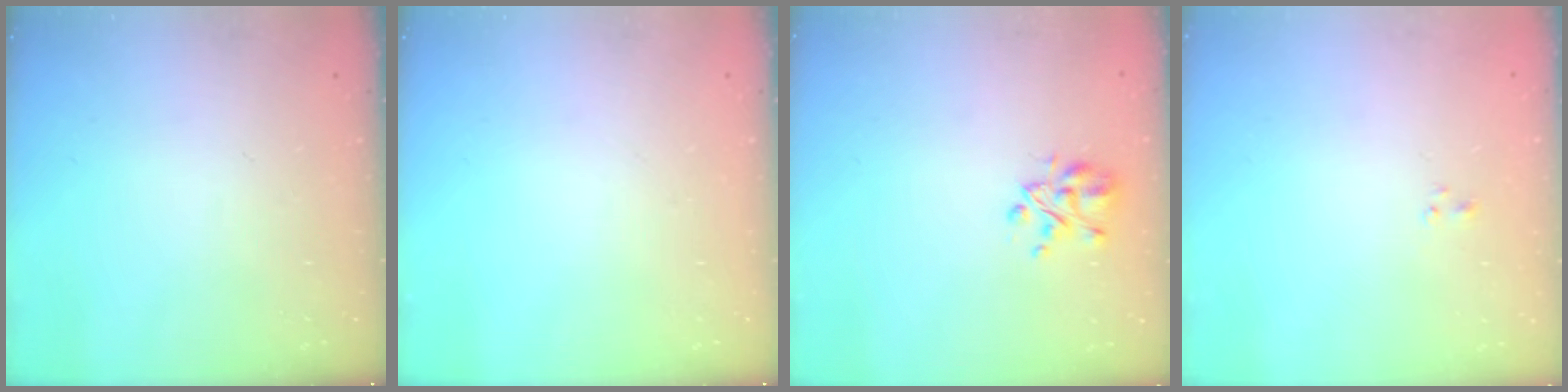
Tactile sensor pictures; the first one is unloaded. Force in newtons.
{"total": 0.0}
{"total": 4.6, "press": 4.4, "slide": 1.4}
{"total": 1.2, "press": 1.0, "slide": 0.6}